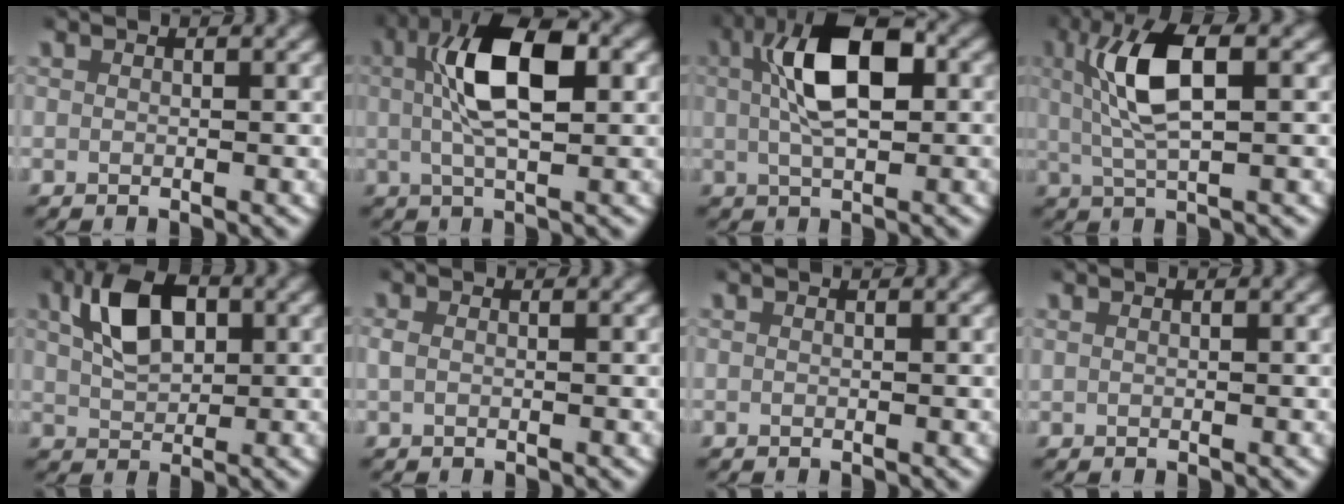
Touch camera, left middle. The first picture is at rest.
{"total": 8.2, "force": [1.2, 3.5, 7.3], "torque": [-0.137, 0.006, 0.019]}
{"total": 8.1, "force": [1.2, 3.8, 7.1], "torque": [-0.131, 0.008, 0.017]}
{"total": 6.3, "force": [1.2, 1.9, 5.9], "torque": [-0.125, 0.008, 0.017]}
{"total": 5.9, "force": [1.7, 3.5, 4.4], "torque": [-0.081, 0.004, 0.031]}
{"total": 0.9, "force": [0.0, 0.6, 0.6], "torque": [-0.020, -0.001, 0.001]}
{"total": 0.0}
{"total": 0.0}